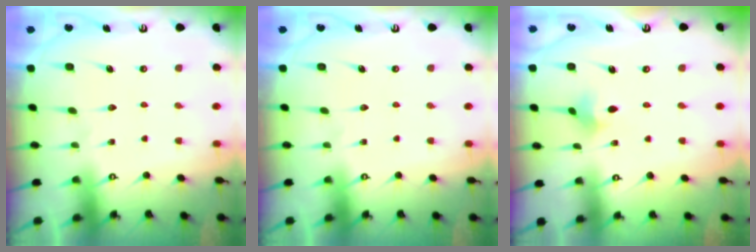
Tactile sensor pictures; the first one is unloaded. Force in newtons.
{"total": 0.0}
{"total": 2.4, "press": 2.3, "slide": 0.5}